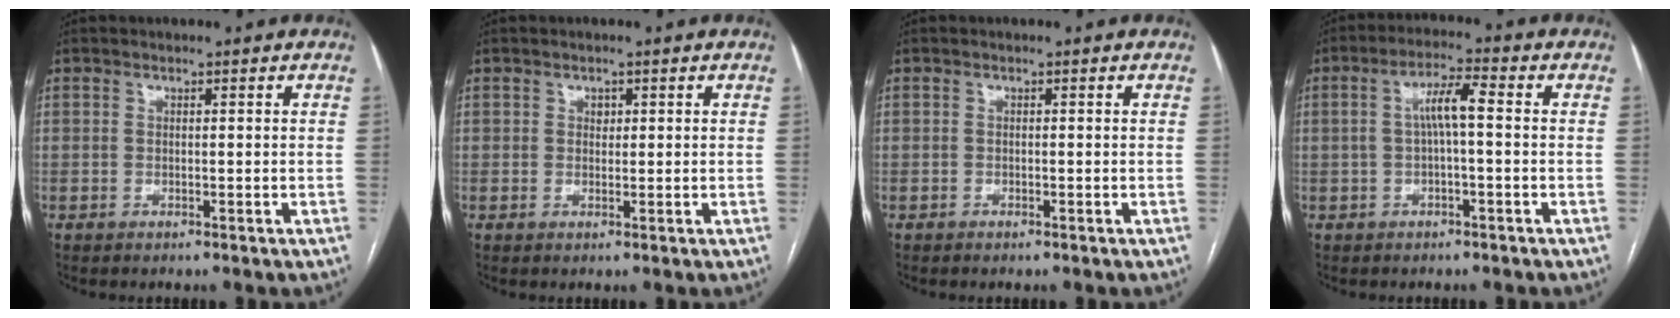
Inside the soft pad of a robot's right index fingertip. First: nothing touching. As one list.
[{"total": 1.2, "force": [0.3, 1.0, 0.6], "torque": [-0.008, 0.003, 0.005]}, {"total": 0.5, "force": [-0.4, 0.3, 0.0], "torque": [-0.003, 0.003, -0.008]}, {"total": 5.3, "force": [0.1, 1.1, 5.1], "torque": [-0.096, 0.023, 0.003]}]